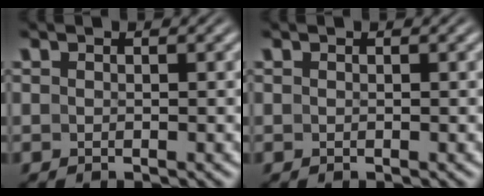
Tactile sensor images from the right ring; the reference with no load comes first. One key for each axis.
{"total": 0.0}